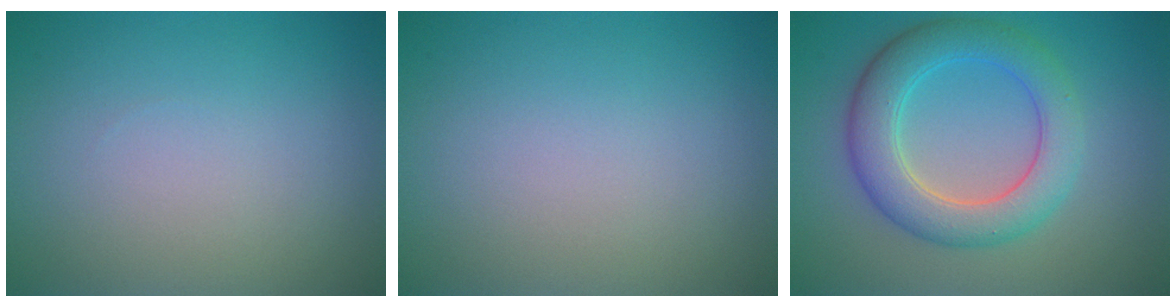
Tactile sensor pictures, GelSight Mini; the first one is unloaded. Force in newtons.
{"total": 0.0}
{"total": 5.9, "press": 5.9, "slide": 0.0}